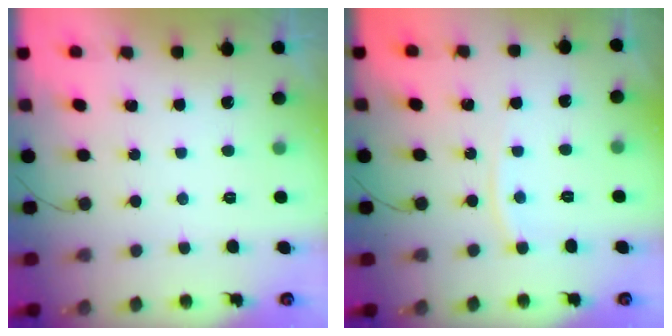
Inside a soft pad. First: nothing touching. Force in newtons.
{"total": 3.8, "press": 3.8, "slide": 0.4}